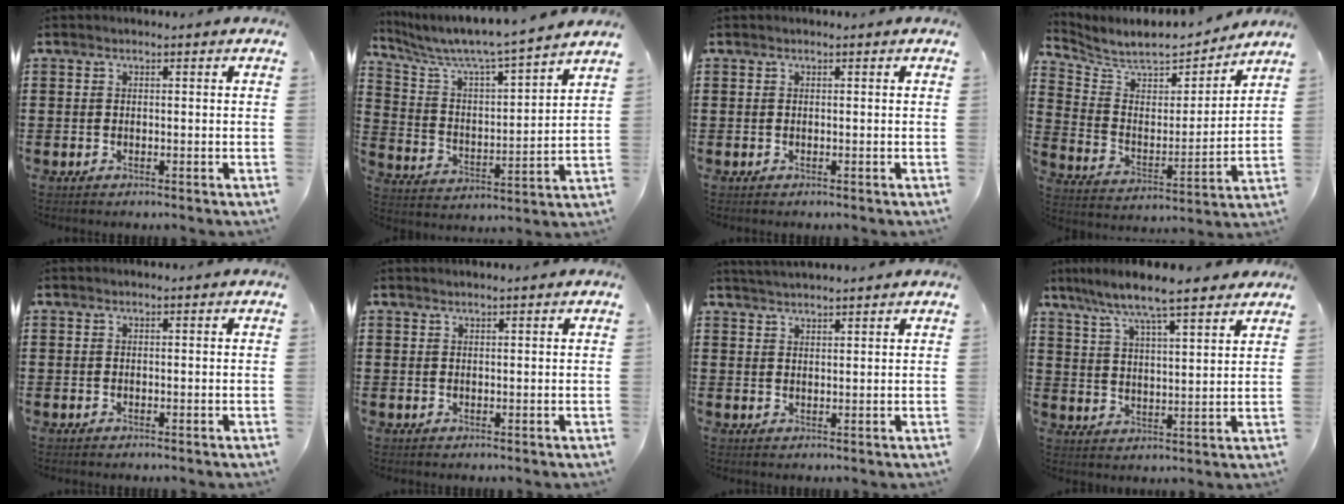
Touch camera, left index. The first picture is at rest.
{"total": 6.3, "force": [5.8, -0.1, 2.6], "torque": [-0.077, -0.048, 0.090]}
{"total": 0.0}
{"total": 7.3, "force": [6.9, 1.7, 1.8], "torque": [-0.072, -0.051, 0.118]}
{"total": 0.0}
{"total": 0.8, "force": [0.7, -0.1, 0.3], "torque": [-0.006, -0.003, 0.013]}
{"total": 2.2, "force": [2.2, -0.1, 0.0], "torque": [-0.005, -0.001, 0.044]}
{"total": 7.2, "force": [6.2, 0.4, 3.5], "torque": [-0.093, -0.026, 0.106]}